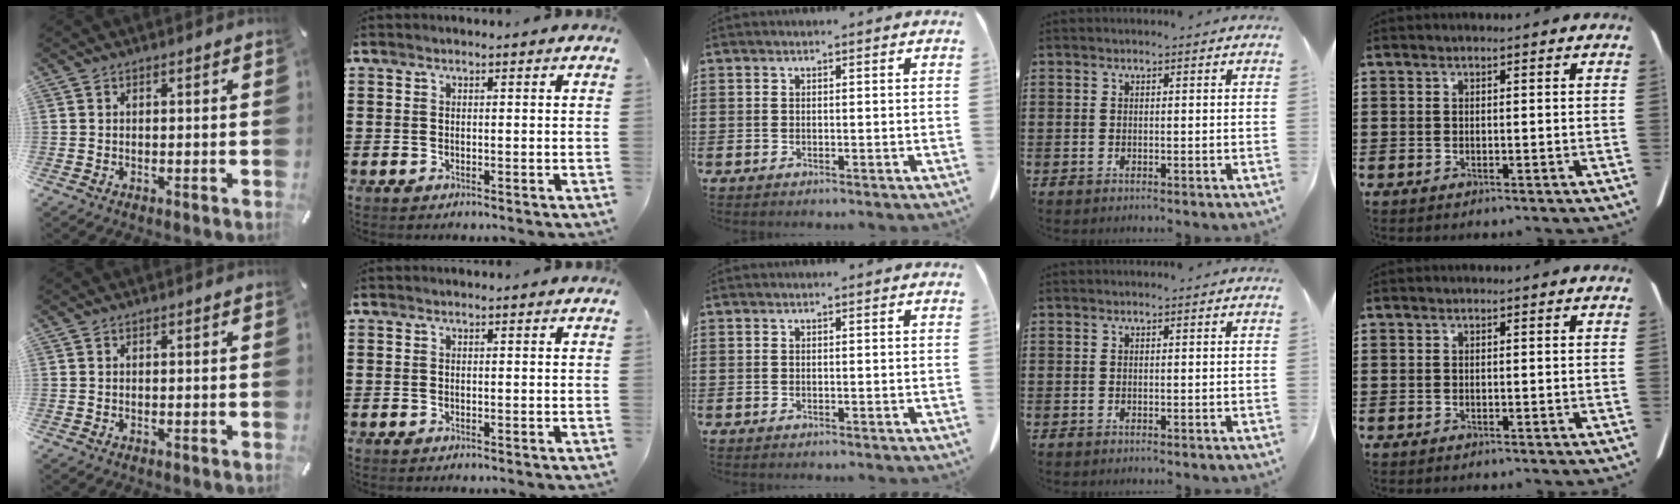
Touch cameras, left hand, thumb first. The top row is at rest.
{}